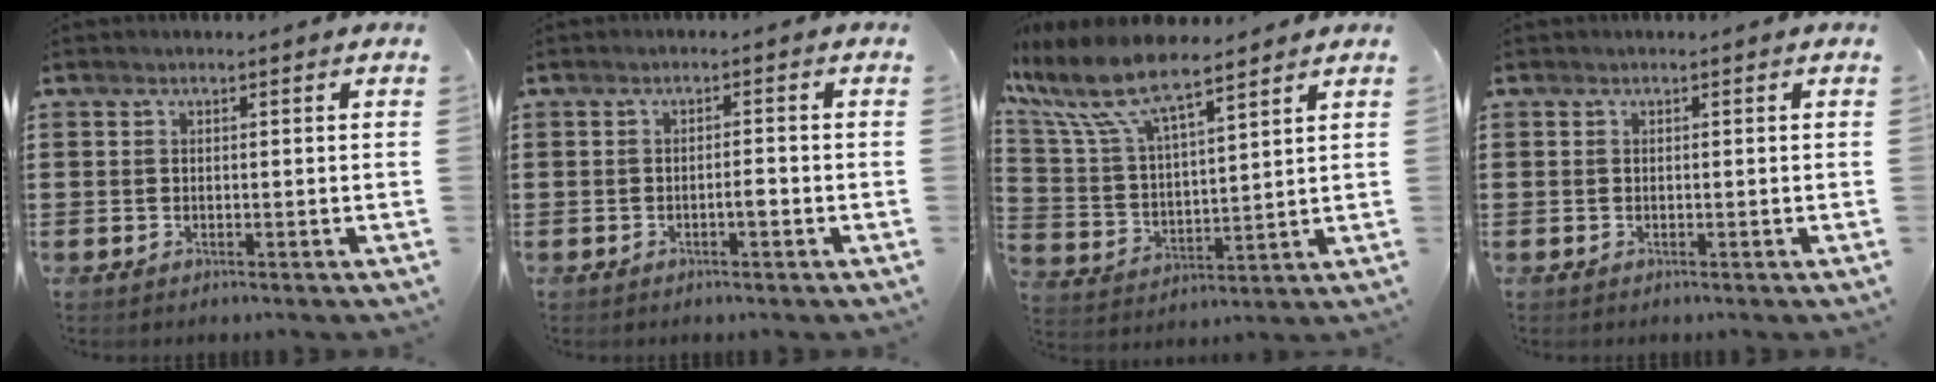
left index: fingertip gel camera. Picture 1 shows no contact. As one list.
[{"total": 1.7, "force": [-0.7, 0.4, 1.5], "torque": [-0.029, 0.002, -0.013]}, {"total": 9.8, "force": [7.8, 2.5, 5.3], "torque": [-0.139, -0.035, 0.134]}, {"total": 0.0}]